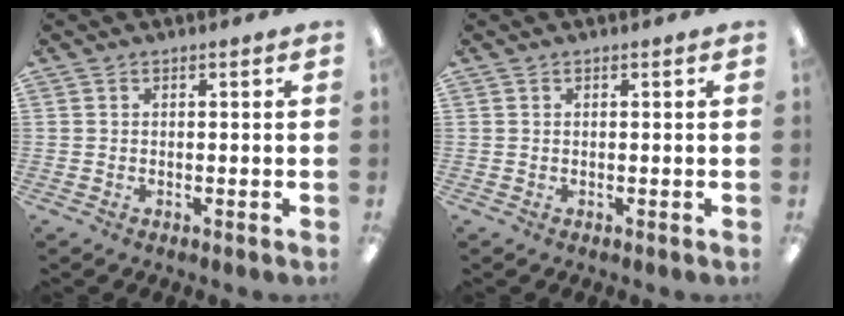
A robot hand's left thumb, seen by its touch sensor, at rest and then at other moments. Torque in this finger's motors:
{"motor_torque": [-0.03, 0.03, -0.01, 0.01, 0.00]}